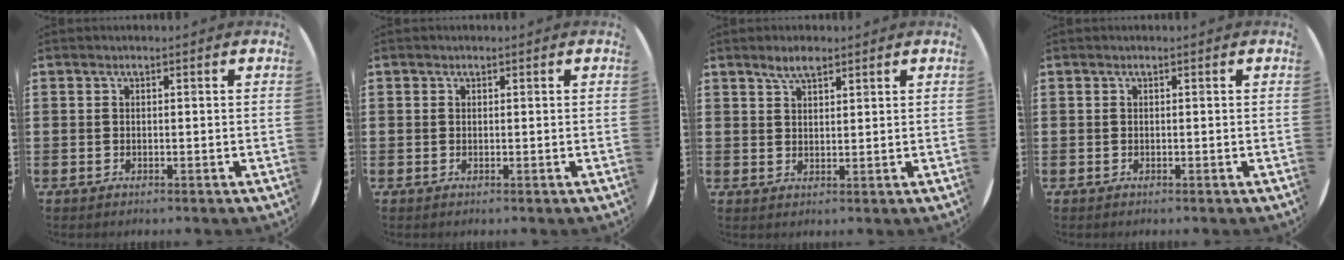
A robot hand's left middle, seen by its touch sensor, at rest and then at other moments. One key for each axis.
{"total": 0.0}
{"total": 3.0, "fx": 2.5, "fy": 0.9, "fz": 1.5, "tx": -0.023, "ty": 0.002, "tz": 0.043}
{"total": 0.0}